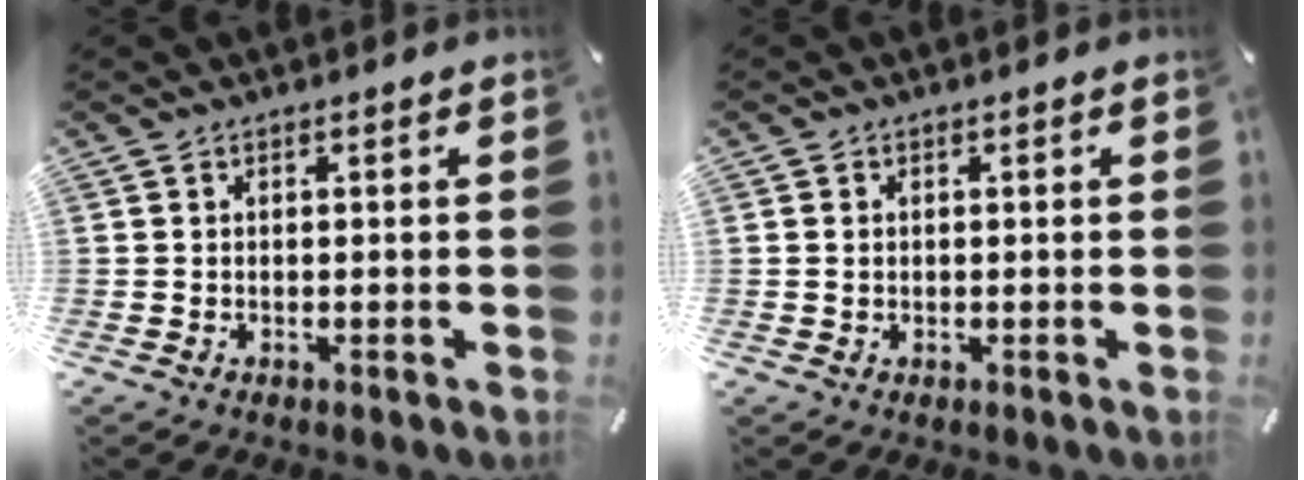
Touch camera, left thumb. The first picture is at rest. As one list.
[{"total": 1.1, "force": [0.2, 1.0, 0.4], "torque": [-0.007, 0.007, 0.001]}]